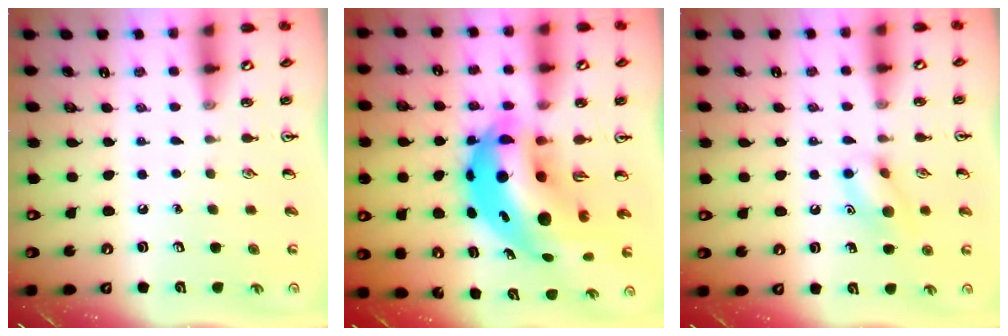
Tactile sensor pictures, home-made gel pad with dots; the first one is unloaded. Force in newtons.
{"total": 16.0, "press": 15.4, "slide": 4.3}
{"total": 10.0, "press": 9.9, "slide": 0.8}